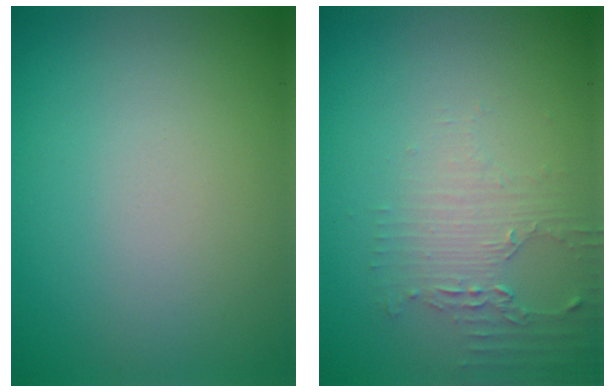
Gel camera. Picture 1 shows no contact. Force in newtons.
{"total": 2.1, "press": 2.0, "slide": 0.4}